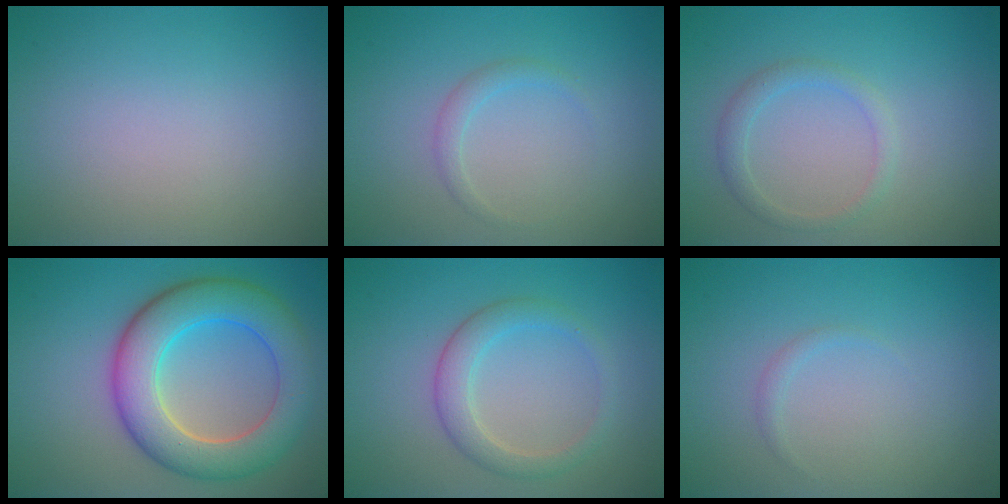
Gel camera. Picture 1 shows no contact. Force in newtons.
{"total": 1.2, "press": 1.1, "slide": 0.2}
{"total": 1.6, "press": 1.6, "slide": 0.1}
{"total": 8.4, "press": 8.4, "slide": 0.3}
{"total": 2.8, "press": 2.8, "slide": 0.2}
{"total": 0.6, "press": 0.6, "slide": 0.1}